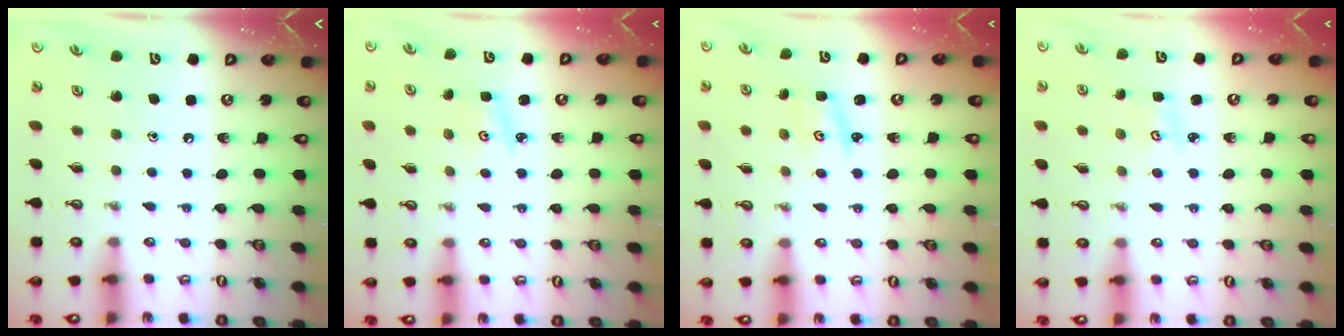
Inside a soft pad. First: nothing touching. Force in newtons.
{"total": 3.0, "press": 3.0, "slide": 0.4}
{"total": 2.0, "press": 2.0, "slide": 0.2}
{"total": 2.1, "press": 2.1, "slide": 0.2}